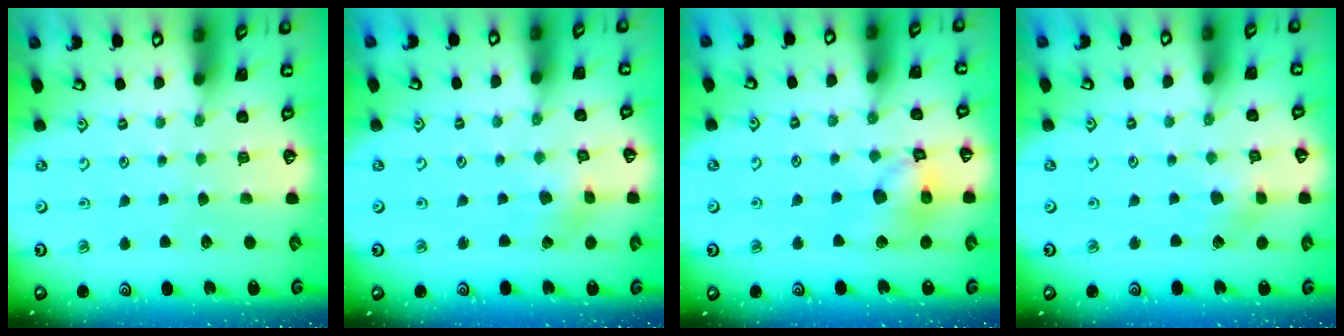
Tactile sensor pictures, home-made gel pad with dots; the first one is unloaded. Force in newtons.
{"total": 2.2, "press": 2.2, "slide": 0.1}
{"total": 13.4, "press": 13.3, "slide": 1.8}
{"total": 4.2, "press": 4.1, "slide": 0.5}